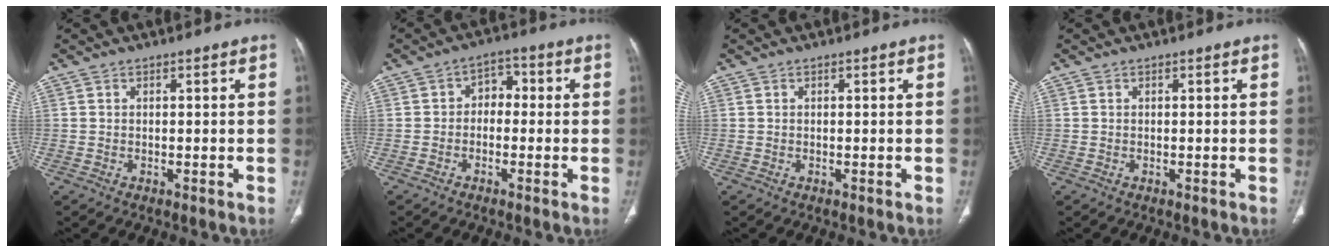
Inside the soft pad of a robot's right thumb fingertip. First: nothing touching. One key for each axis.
{"total": 4.3, "fx": -0.6, "fy": 3.2, "fz": 2.8, "tx": -0.020, "ty": 0.024, "tz": -0.022}
{"total": 0.0}
{"total": 0.0}